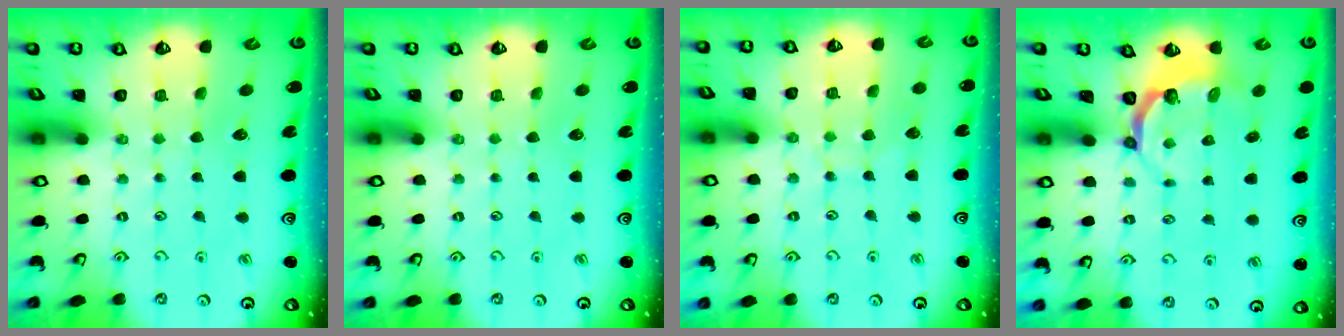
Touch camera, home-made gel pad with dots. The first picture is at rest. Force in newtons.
{"total": 0.0}
{"total": 5.5, "press": 5.5, "slide": 0.5}
{"total": 4.7, "press": 3.7, "slide": 2.8}